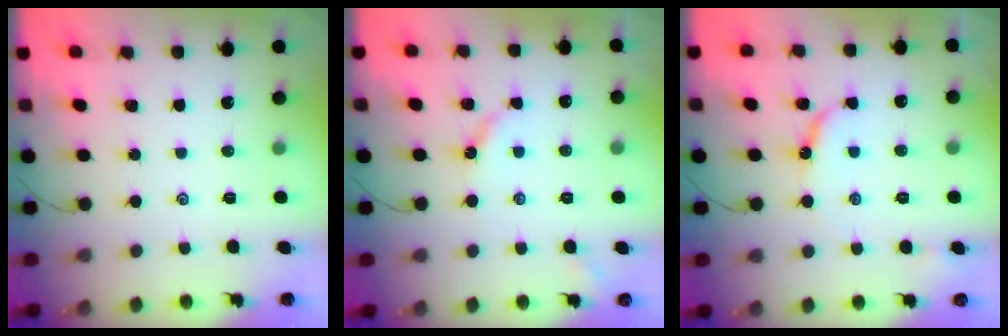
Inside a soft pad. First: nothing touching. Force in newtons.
{"total": 4.8, "press": 4.8, "slide": 0.4}
{"total": 6.6, "press": 6.6, "slide": 0.7}